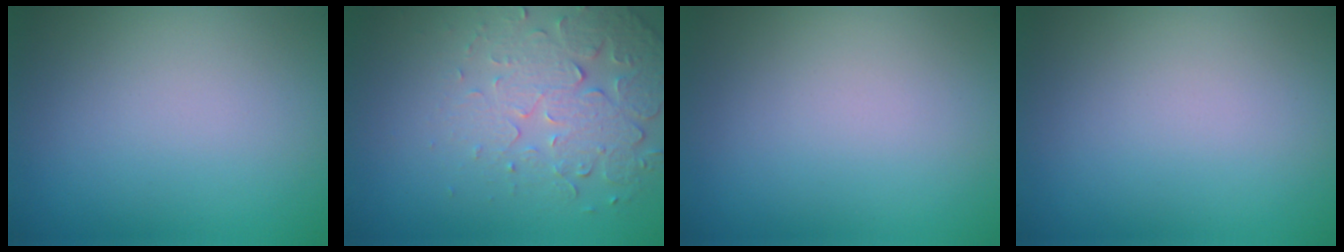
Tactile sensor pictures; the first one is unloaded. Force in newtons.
{"total": 5.2, "press": 3.7, "slide": 3.6}
{"total": 0.0}
{"total": 0.0}